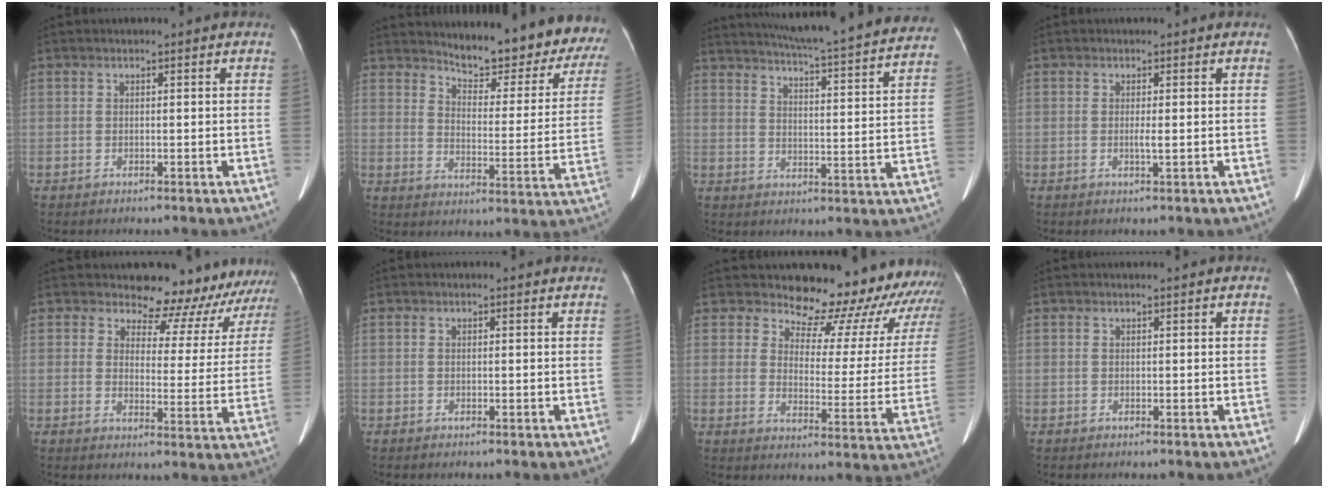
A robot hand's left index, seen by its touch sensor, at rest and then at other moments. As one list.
[{"total": 19.9, "force": [18.5, 4.2, 6.0], "torque": [-0.061, -0.075, 0.219]}, {"total": 28.0, "force": [25.6, 1.3, 11.2], "torque": [-0.178, -0.060, 0.317]}, {"total": 1.0, "force": [-0.4, -0.2, 0.9], "torque": [-0.023, -0.001, -0.001]}, {"total": 13.3, "force": [12.6, 4.1, 0.9], "torque": [0.019, -0.050, 0.123]}, {"total": 1.2, "force": [1.1, 0.2, 0.0], "torque": [-0.009, 0.002, 0.004]}, {"total": 21.3, "force": [20.1, 6.0, 3.8], "torque": [-0.022, -0.100, 0.215]}, {"total": 1.2, "force": [1.1, -0.2, 0.4], "torque": [-0.009, 0.013, 0.019]}]